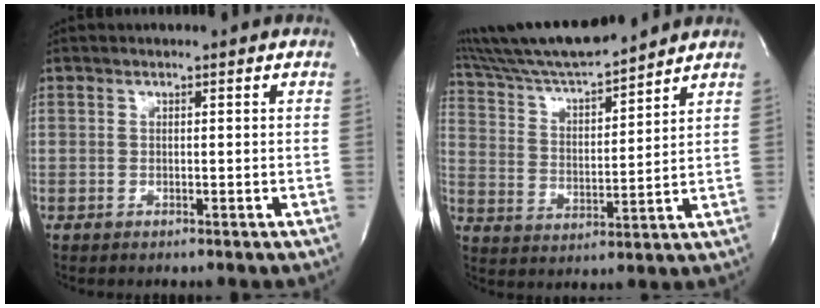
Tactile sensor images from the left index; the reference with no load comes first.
{"total": 15.2, "force": [13.9, 1.0, 6.1], "torque": [-0.118, 0.008, 0.249]}